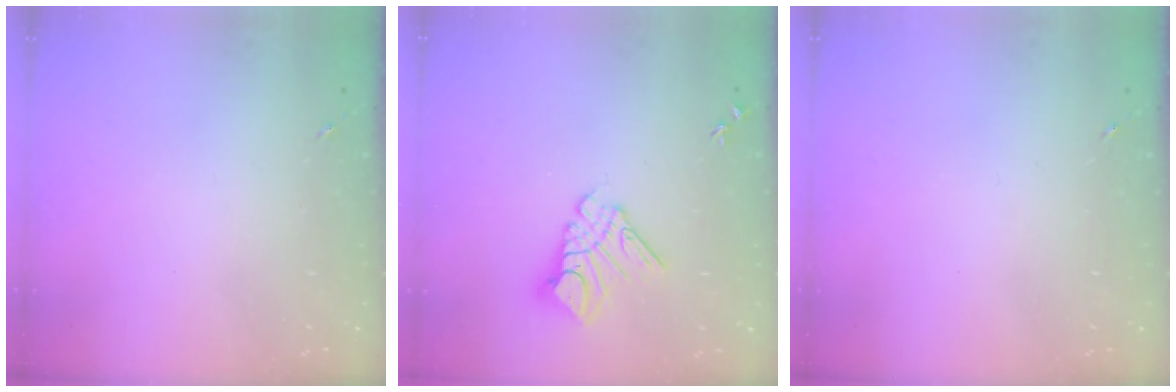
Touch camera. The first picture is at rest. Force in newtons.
{"total": 11.6, "press": 11.6, "slide": 1.2}
{"total": 0.0}